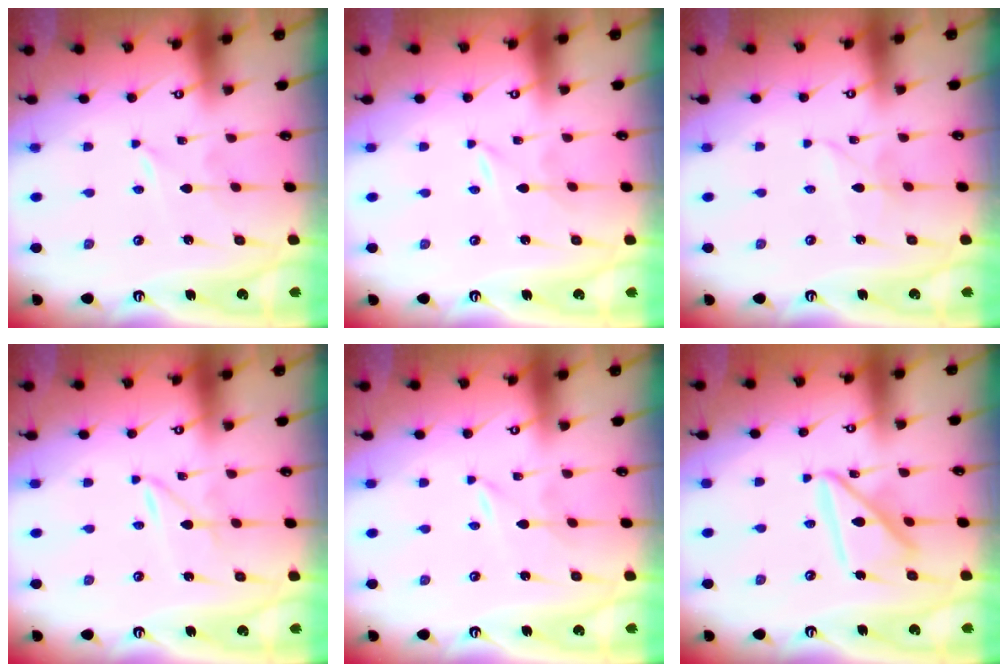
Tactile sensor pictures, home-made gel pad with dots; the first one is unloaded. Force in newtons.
{"total": 0.0}
{"total": 2.8, "press": 2.8, "slide": 0.2}
{"total": 2.0, "press": 2.0, "slide": 0.2}
{"total": 0.0}
{"total": 14.5, "press": 14.5, "slide": 1.3}